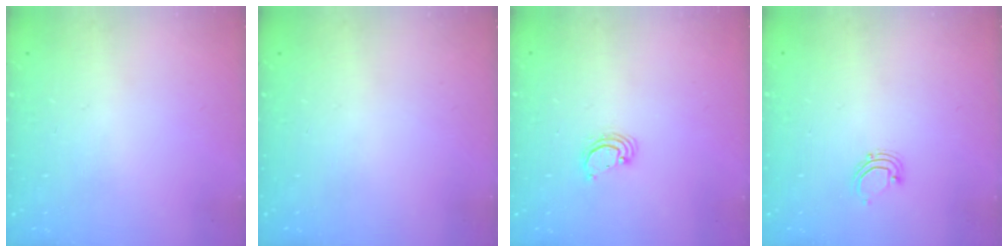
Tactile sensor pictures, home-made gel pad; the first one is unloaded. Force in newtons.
{"total": 0.0}
{"total": 2.8, "press": 2.8, "slide": 0.2}
{"total": 3.4, "press": 3.3, "slide": 0.8}